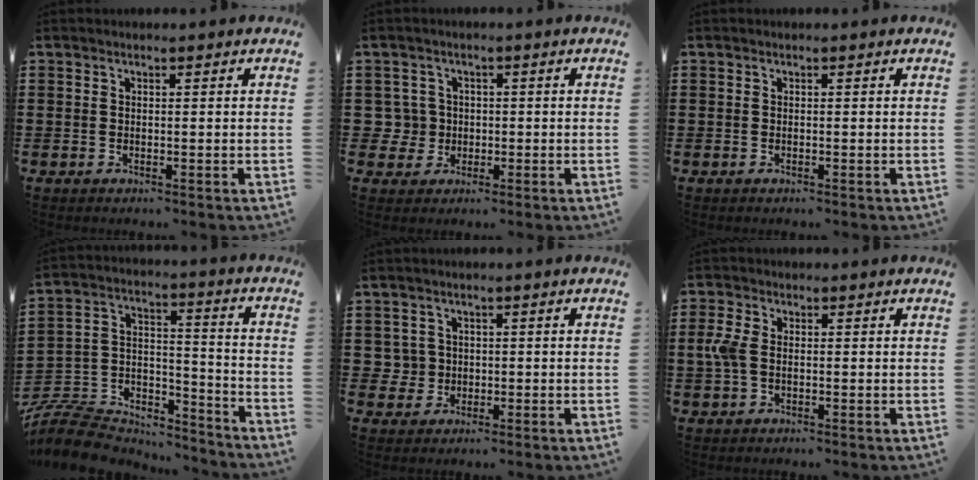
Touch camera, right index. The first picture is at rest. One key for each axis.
{"total": 3.8, "fx": -0.5, "fy": 3.7, "fz": 0.7, "tx": -0.039, "ty": 0.004, "tz": -0.014}
{"total": 0.0}
{"total": 9.8, "fx": -9.0, "fy": 3.1, "fz": 2.4, "tx": -0.062, "ty": 0.011, "tz": -0.178}
{"total": 2.8, "fx": -0.3, "fy": 2.8, "fz": 0.6, "tx": -0.033, "ty": 0.002, "tz": -0.011}
{"total": 4.0, "fx": -0.3, "fy": 2.4, "fz": 3.2, "tx": -0.093, "ty": -0.004, "tz": -0.014}